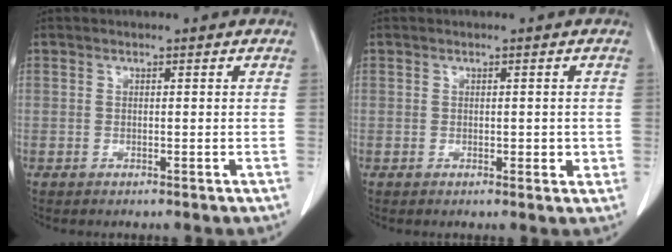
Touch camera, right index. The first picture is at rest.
{"total": 1.9, "force": [-0.1, 1.2, 1.4], "torque": [-0.013, 0.001, 0.001]}